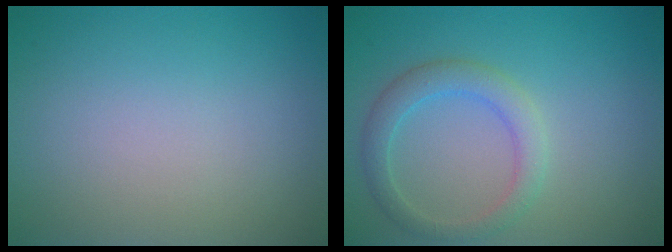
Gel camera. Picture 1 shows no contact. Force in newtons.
{"total": 2.8, "press": 2.8, "slide": 0.1}